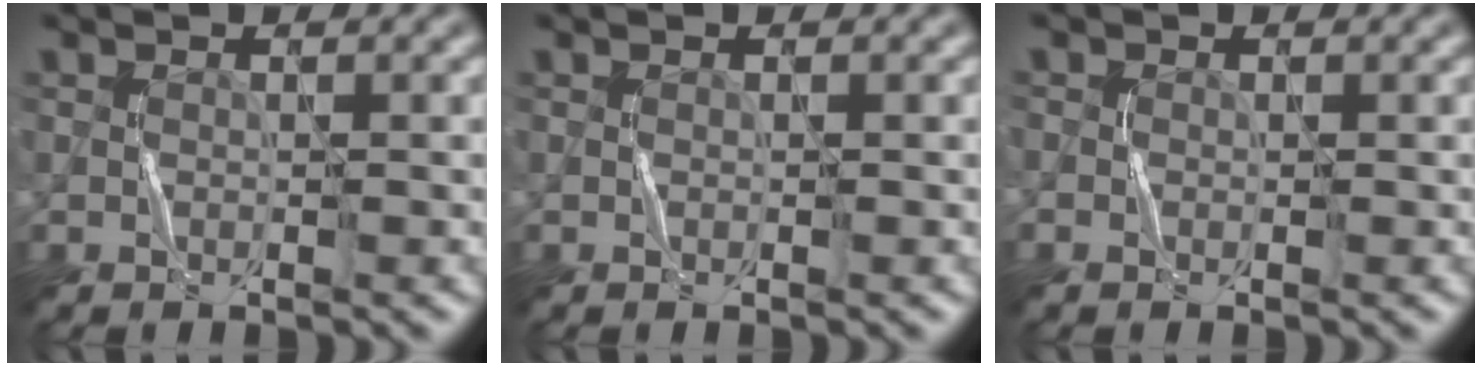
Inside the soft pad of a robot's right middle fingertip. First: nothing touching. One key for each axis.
{"total": 0.0}
{"total": 0.7, "fx": -0.3, "fy": 0.6, "fz": 0.2, "tx": -0.001, "ty": 0.000, "tz": -0.007}